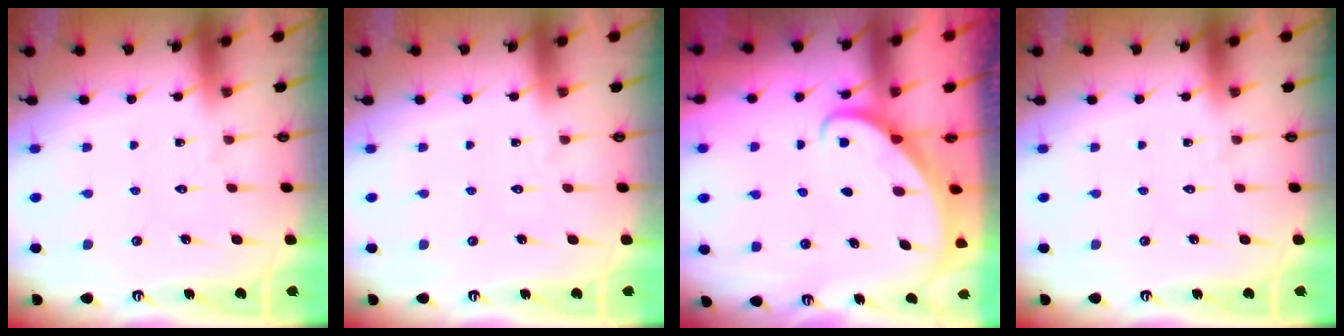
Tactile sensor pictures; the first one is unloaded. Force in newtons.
{"total": 0.0}
{"total": 2.4, "press": 2.4, "slide": 0.2}
{"total": 0.0}